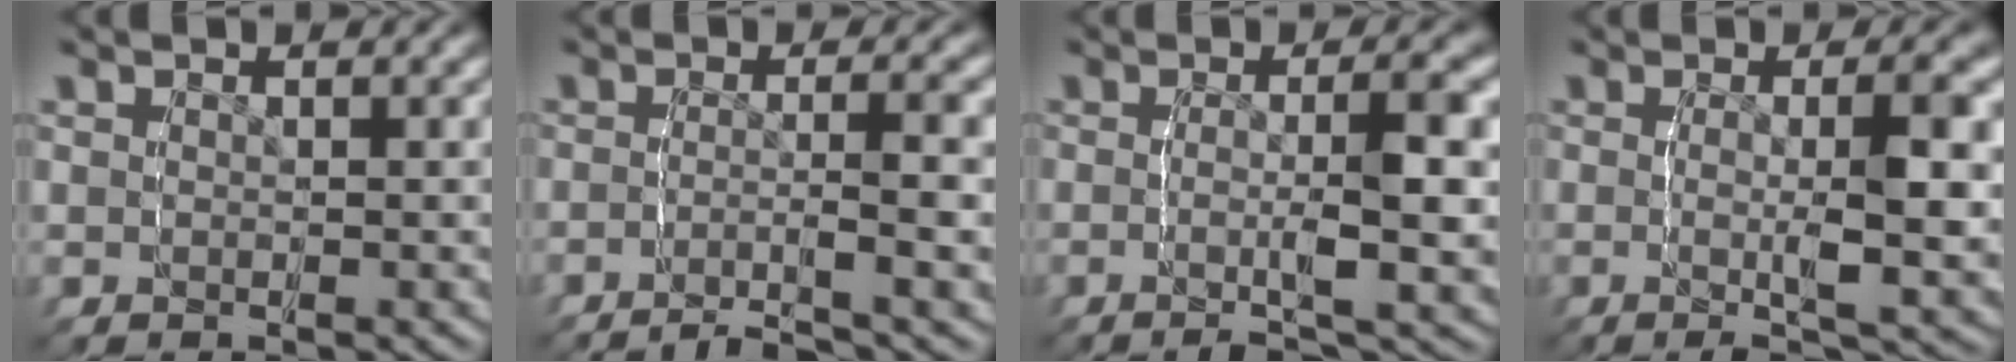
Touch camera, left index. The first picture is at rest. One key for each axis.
{"total": 7.2, "fx": -6.7, "fy": 0.5, "fz": 2.8, "tx": -0.039, "ty": -0.022, "tz": -0.101}
{"total": 4.9, "fx": -1.7, "fy": 0.3, "fz": 4.5, "tx": -0.076, "ty": -0.009, "tz": -0.031}
{"total": 6.0, "fx": -0.9, "fy": 0.9, "fz": 5.9, "tx": -0.087, "ty": -0.007, "tz": -0.017}